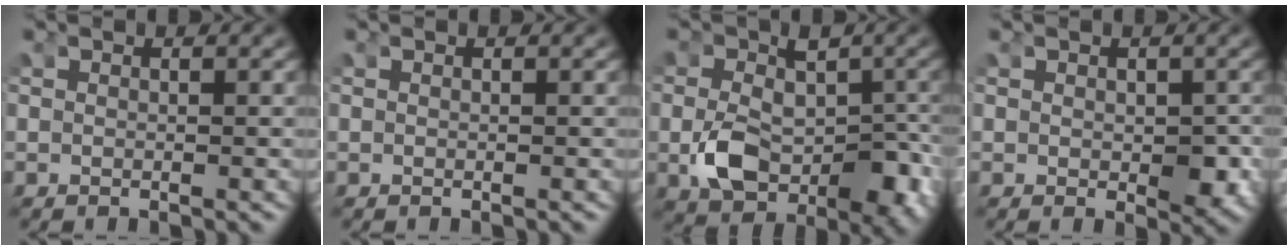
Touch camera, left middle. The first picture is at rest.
{"total": 0.0}
{"total": 7.9, "force": [-2.1, 5.2, 5.5], "torque": [-0.109, -0.035, -0.023]}
{"total": 2.4, "force": [-0.5, 1.5, 1.8], "torque": [-0.022, -0.013, -0.003]}